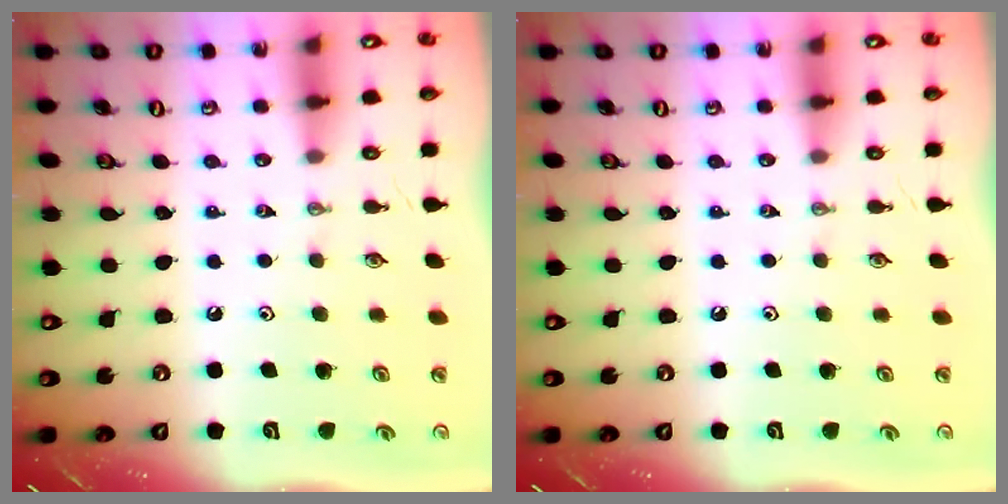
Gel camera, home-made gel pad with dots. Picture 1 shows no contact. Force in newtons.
{"total": 0.0}